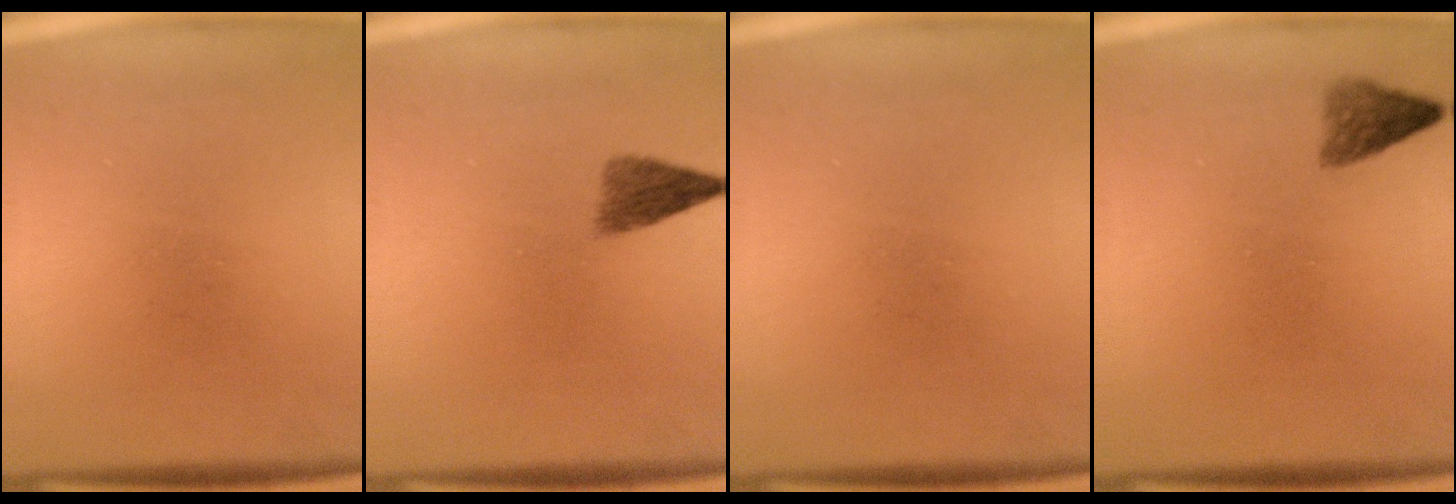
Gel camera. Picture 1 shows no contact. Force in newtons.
{"total": 2.9}
{"total": 0.0}
{"total": 2.3}